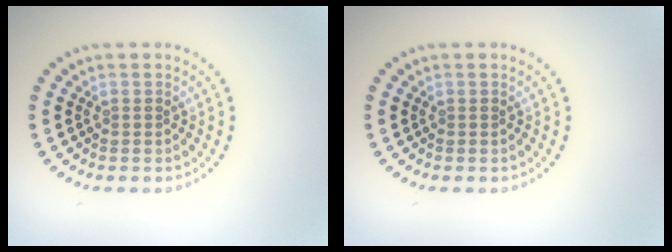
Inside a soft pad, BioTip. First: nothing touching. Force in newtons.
{"total": 0.0}